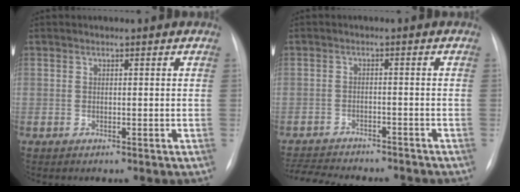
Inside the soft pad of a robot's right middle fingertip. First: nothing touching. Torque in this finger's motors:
{"motor_torque": [0.70, -0.88, 0.10, 0.06]}